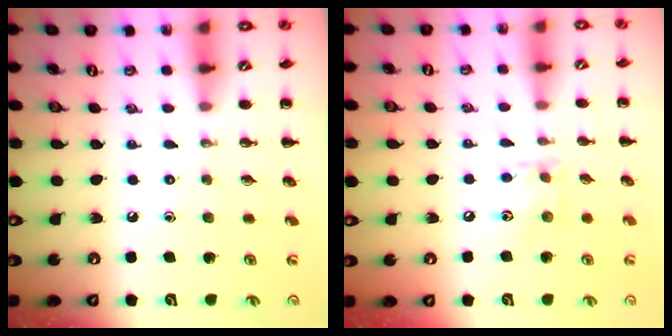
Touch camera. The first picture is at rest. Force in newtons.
{"total": 7.6, "press": 7.5, "slide": 1.0}